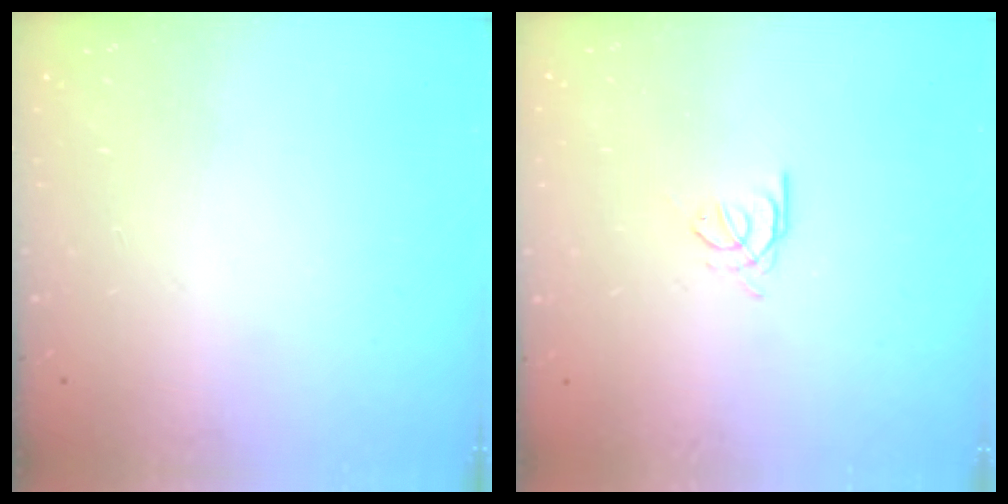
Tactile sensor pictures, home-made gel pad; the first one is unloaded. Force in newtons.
{"total": 0.7, "press": 0.6, "slide": 0.3}